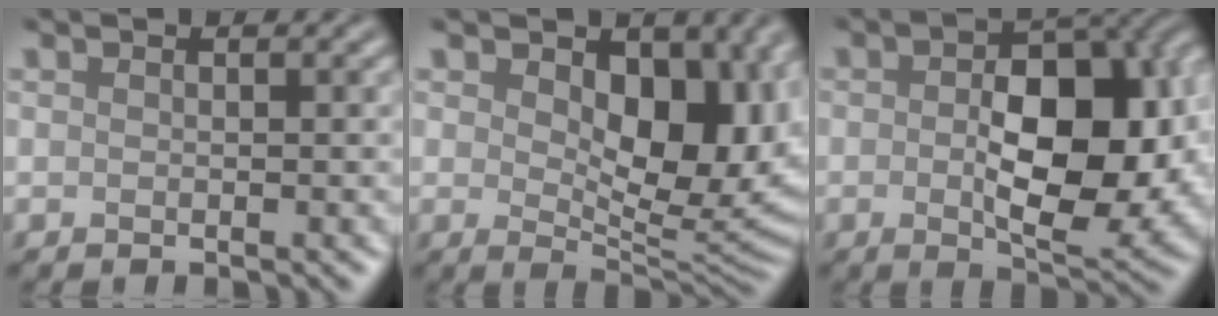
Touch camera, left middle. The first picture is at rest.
{"total": 9.0, "force": [1.8, 5.4, 7.0], "torque": [-0.109, -0.015, 0.029]}
{"total": 11.6, "force": [-0.4, 6.4, 9.6], "torque": [-0.133, -0.006, 0.001]}